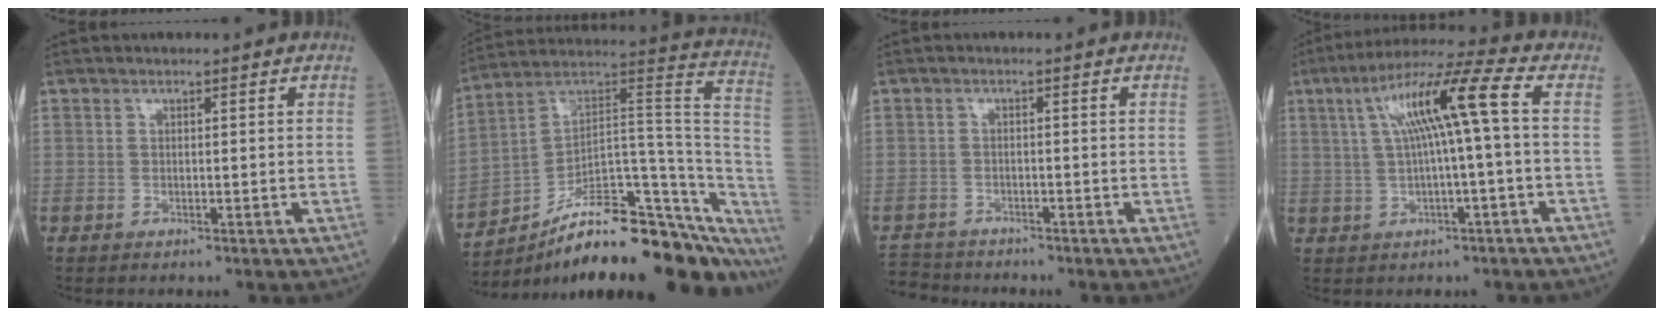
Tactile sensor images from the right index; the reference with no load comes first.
{"total": 29.3, "force": [-22.0, 7.4, 17.9], "torque": [-0.179, 0.044, -0.323]}
{"total": 5.3, "force": [-5.0, 1.8, -0.2], "torque": [-0.001, -0.006, -0.091]}
{"total": 10.9, "force": [1.7, -0.1, 10.8], "torque": [-0.189, 0.032, 0.030]}